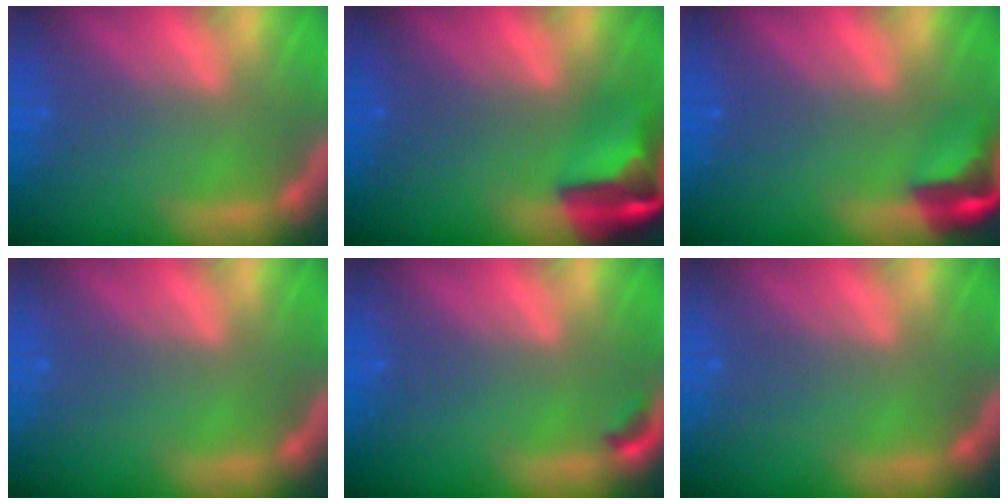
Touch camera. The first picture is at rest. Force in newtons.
{"total": 6.4}
{"total": 3.9}
{"total": 0.0}
{"total": 0.9}
{"total": 0.0}